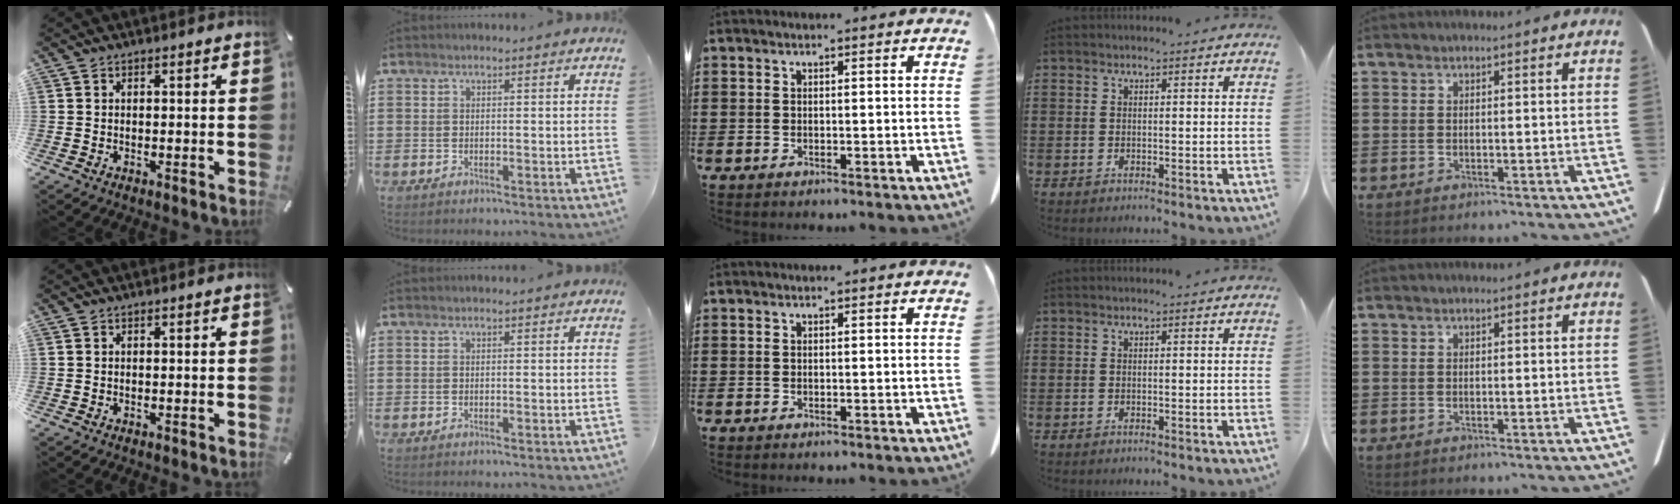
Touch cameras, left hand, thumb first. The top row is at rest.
{}